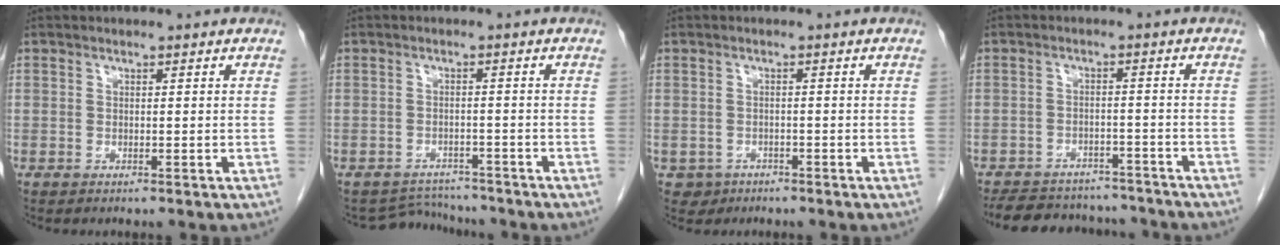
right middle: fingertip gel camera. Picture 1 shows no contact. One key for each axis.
{"total": 4.1, "fx": -3.8, "fy": 0.8, "fz": -1.1, "tx": 0.016, "ty": 0.009, "tz": -0.057}
{"total": 2.2, "fx": -1.2, "fy": 1.8, "fz": 0.0, "tx": -0.003, "ty": 0.008, "tz": -0.017}
{"total": 14.1, "fx": -12.7, "fy": 4.9, "fz": 3.8, "tx": -0.070, "ty": 0.009, "tz": -0.164}